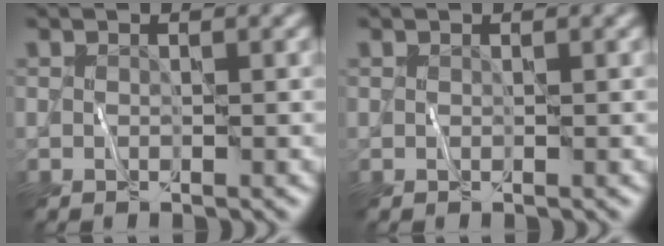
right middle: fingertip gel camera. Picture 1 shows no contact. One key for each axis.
{"total": 0.0}